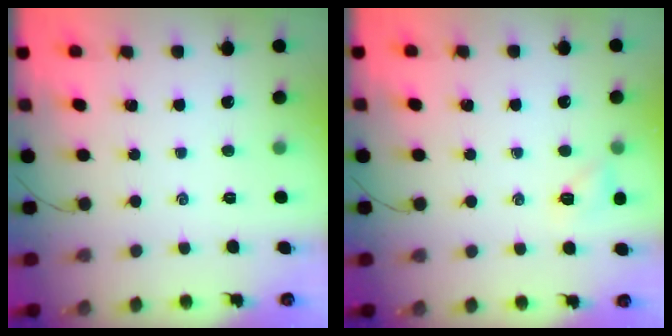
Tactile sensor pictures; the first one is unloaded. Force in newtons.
{"total": 5.8, "press": 5.6, "slide": 1.4}